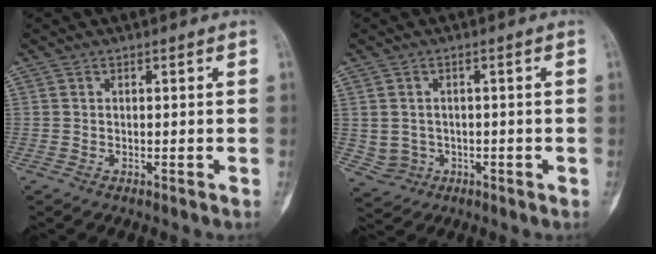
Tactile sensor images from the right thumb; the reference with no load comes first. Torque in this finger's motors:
{"motor_torque": [-0.23, 0.08, -0.31, 0.16, -0.04]}